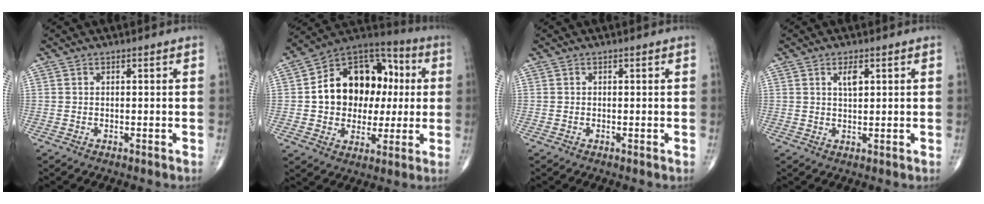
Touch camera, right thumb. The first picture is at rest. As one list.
[{"total": 20.1, "force": [1.9, 14.9, 13.4], "torque": [-0.160, 0.032, 0.031]}, {"total": 0.0}, {"total": 2.8, "force": [1.2, 1.1, 2.3], "torque": [-0.036, -0.006, 0.022]}]